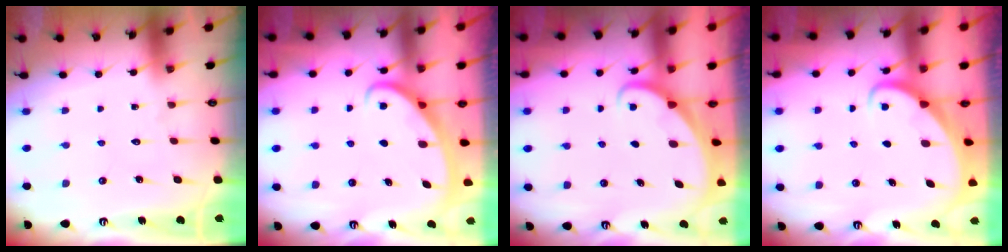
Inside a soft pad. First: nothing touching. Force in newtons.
{"total": 3.0, "press": 3.0, "slide": 0.4}
{"total": 1.5, "press": 1.5, "slide": 0.0}
{"total": 2.5, "press": 2.5, "slide": 0.2}